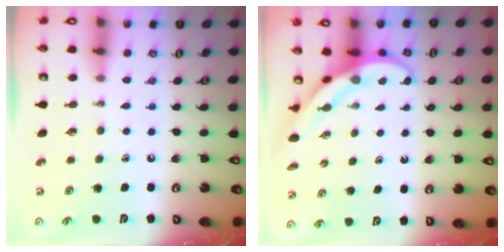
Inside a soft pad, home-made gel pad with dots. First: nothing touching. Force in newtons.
{"total": 4.0, "press": 4.0, "slide": 0.4}